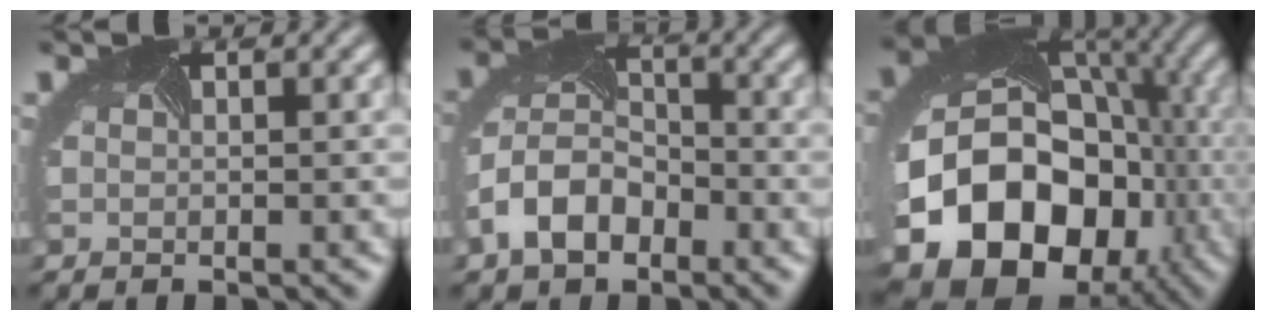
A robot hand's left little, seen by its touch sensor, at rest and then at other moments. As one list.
[{"total": 5.2, "force": [-2.6, 3.6, 2.6], "torque": [-0.064, 0.007, -0.060]}, {"total": 20.0, "force": [-6.1, 16.0, 10.4], "torque": [-0.198, -0.038, -0.101]}]